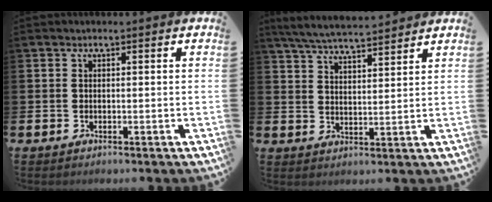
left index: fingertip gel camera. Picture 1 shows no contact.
{"total": 6.0, "force": [5.8, 0.3, 1.4], "torque": [-0.050, -0.028, 0.106]}